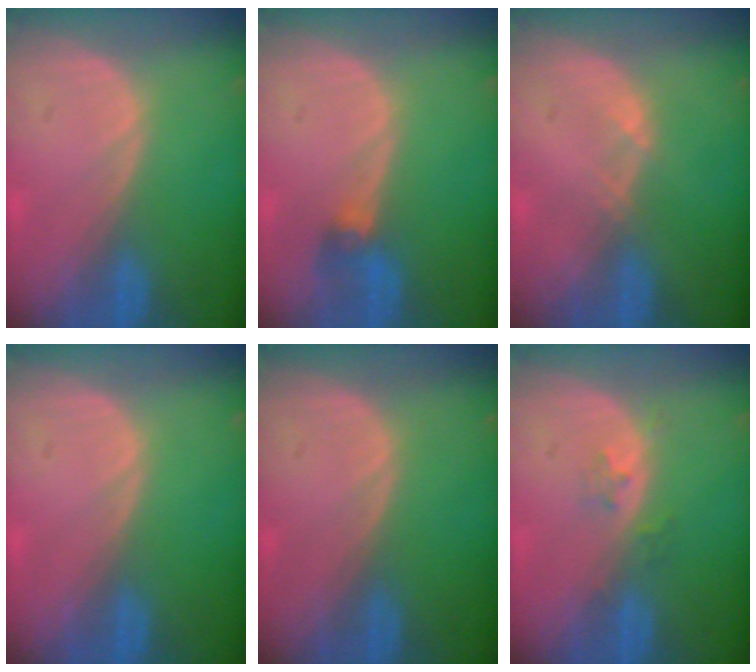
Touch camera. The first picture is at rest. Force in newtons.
{"total": 2.8, "press": 2.6, "slide": 1.0}
{"total": 0.8, "press": 0.8, "slide": 0.1}
{"total": 0.0}
{"total": 0.0}
{"total": 2.1, "press": 1.8, "slide": 1.2}